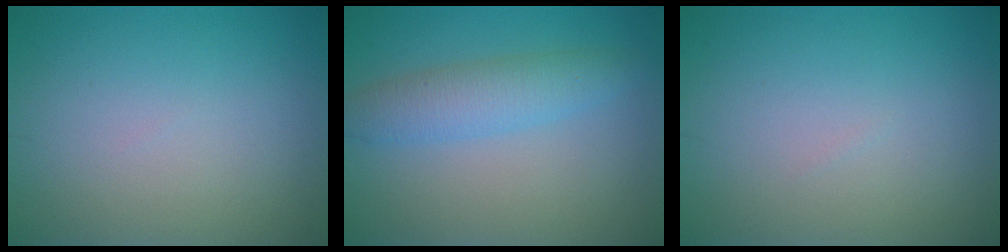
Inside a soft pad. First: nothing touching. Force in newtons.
{"total": 3.6, "press": 3.6, "slide": 0.1}
{"total": 0.0}